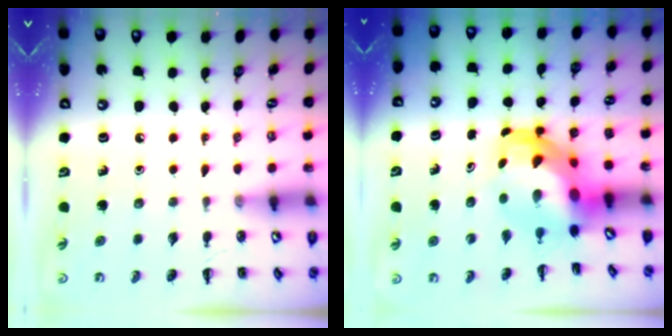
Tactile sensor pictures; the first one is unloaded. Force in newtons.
{"total": 6.0, "press": 5.8, "slide": 1.7}